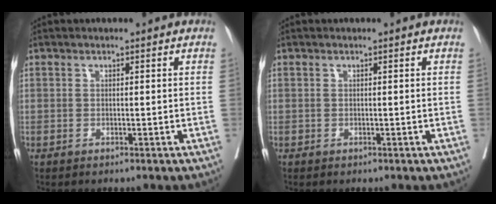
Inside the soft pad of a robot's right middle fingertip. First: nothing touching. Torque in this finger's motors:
{"motor_torque": [0.06, -0.12, 0.00, 0.00]}